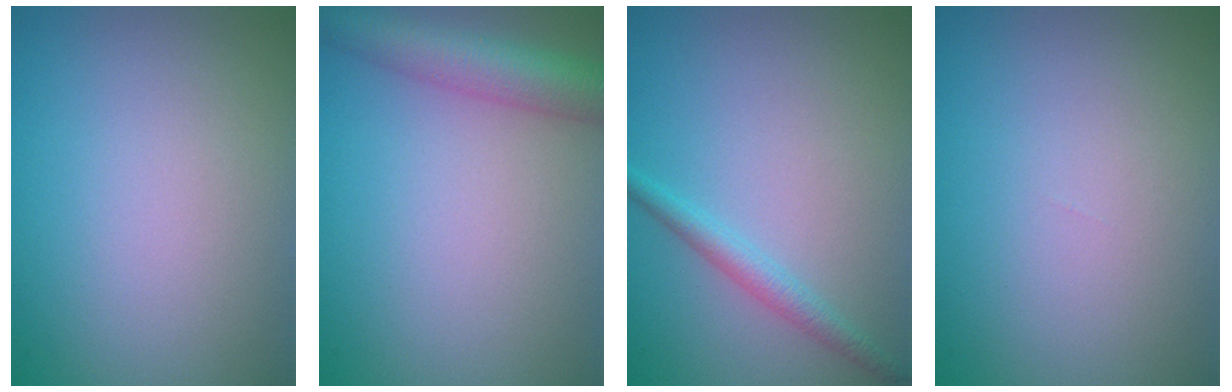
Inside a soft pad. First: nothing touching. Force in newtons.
{"total": 5.2, "press": 5.2, "slide": 0.2}
{"total": 1.9, "press": 1.9, "slide": 0.1}
{"total": 0.0}